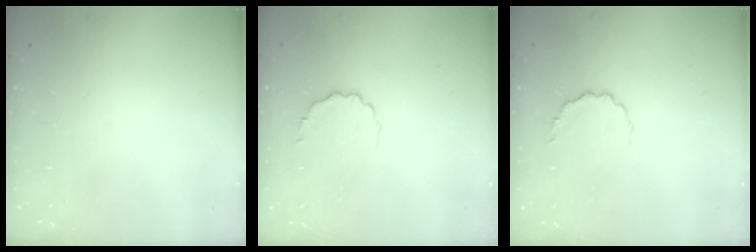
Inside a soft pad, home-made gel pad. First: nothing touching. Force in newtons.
{"total": 4.9, "press": 4.7, "slide": 1.5}
{"total": 4.9, "press": 4.7, "slide": 1.5}